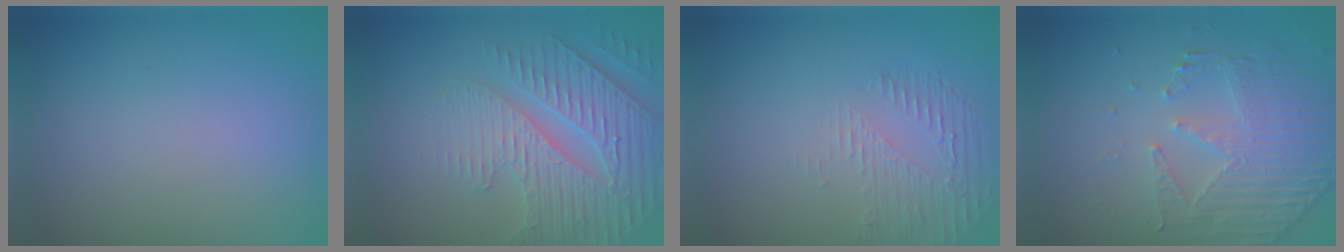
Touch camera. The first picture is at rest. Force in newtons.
{"total": 4.8, "press": 4.4, "slide": 1.9}
{"total": 1.7, "press": 0.6, "slide": 1.6}
{"total": 4.7, "press": 3.4, "slide": 3.2}